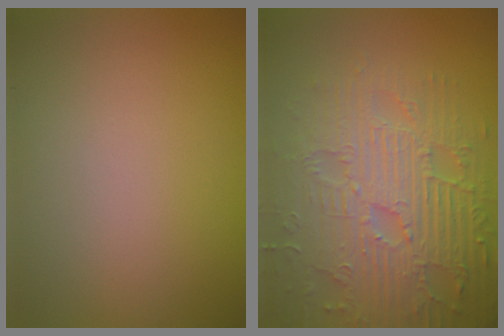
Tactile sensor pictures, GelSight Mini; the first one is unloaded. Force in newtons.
{"total": 8.7, "press": 6.4, "slide": 5.8}